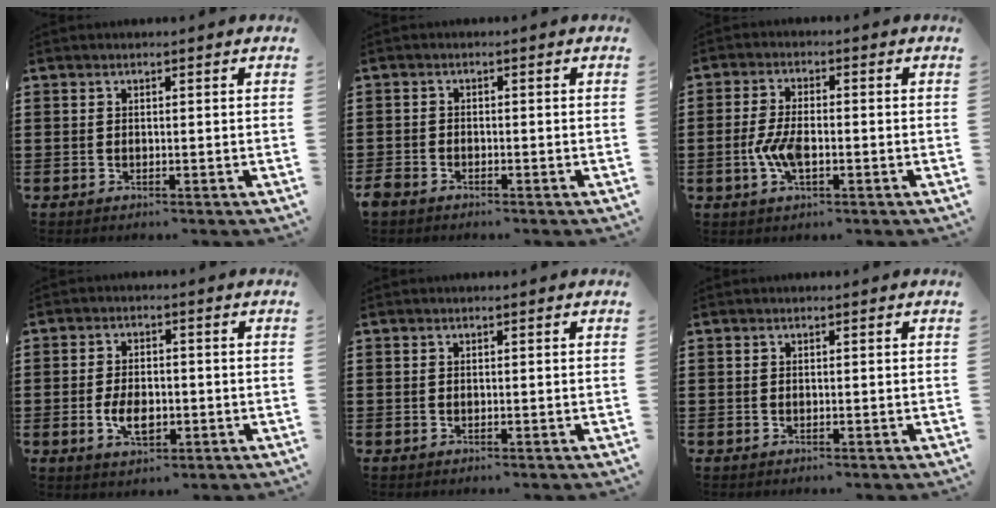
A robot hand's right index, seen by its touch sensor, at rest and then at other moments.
{"total": 1.8, "force": [-1.6, 0.9, 0.3], "torque": [-0.017, 0.003, -0.036]}
{"total": 5.1, "force": [-1.3, 2.0, 4.5], "torque": [-0.107, -0.007, -0.028]}
{"total": 4.9, "force": [-1.2, 2.6, 3.9], "torque": [-0.070, -0.003, -0.020]}
{"total": 0.0}
{"total": 0.0}